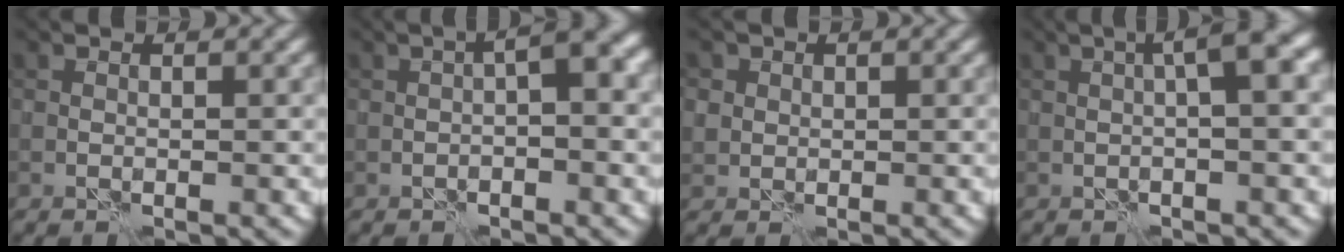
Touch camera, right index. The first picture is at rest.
{"total": 3.6, "force": [-0.1, 1.0, 3.5], "torque": [-0.052, 0.018, -0.008]}
{"total": 2.2, "force": [0.8, 2.0, 0.6], "torque": [-0.010, 0.004, 0.020]}
{"total": 5.3, "force": [1.0, 1.2, 5.0], "torque": [-0.070, 0.021, 0.010]}